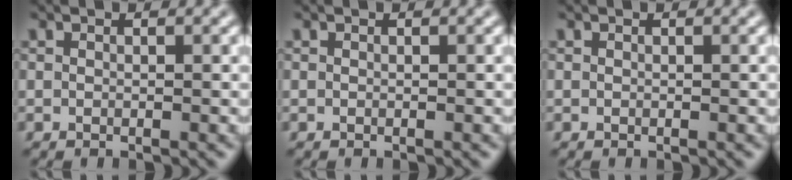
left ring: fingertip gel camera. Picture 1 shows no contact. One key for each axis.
{"total": 0.0}
{"total": 0.0}